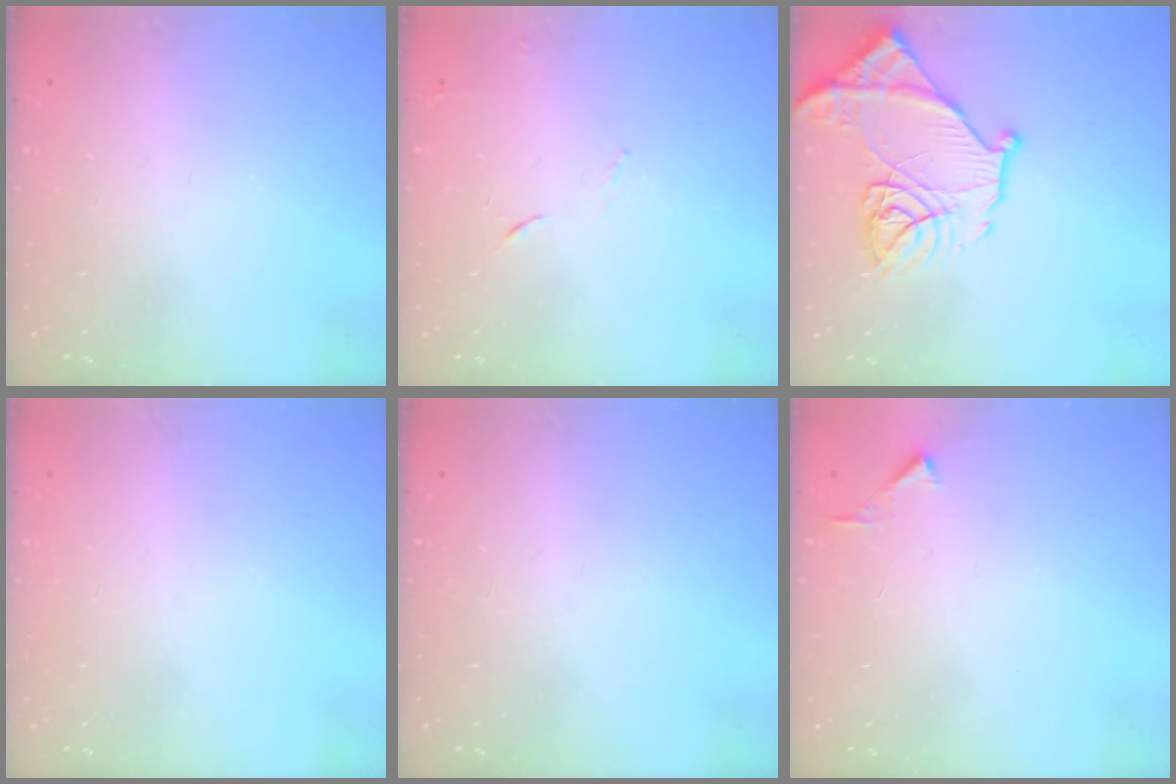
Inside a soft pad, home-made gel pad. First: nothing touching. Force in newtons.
{"total": 4.8, "press": 4.7, "slide": 0.8}
{"total": 17.5, "press": 17.4, "slide": 1.9}
{"total": 0.0}
{"total": 0.0}
{"total": 2.8, "press": 2.8, "slide": 0.3}